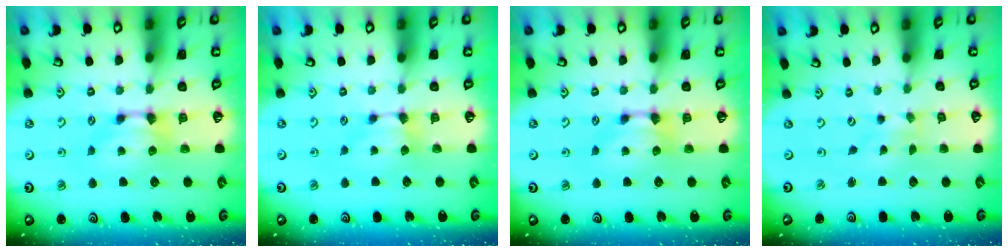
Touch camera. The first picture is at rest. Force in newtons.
{"total": 0.6, "press": 0.6, "slide": 0.3}
{"total": 0.0}
{"total": 5.1, "press": 5.1, "slide": 0.7}